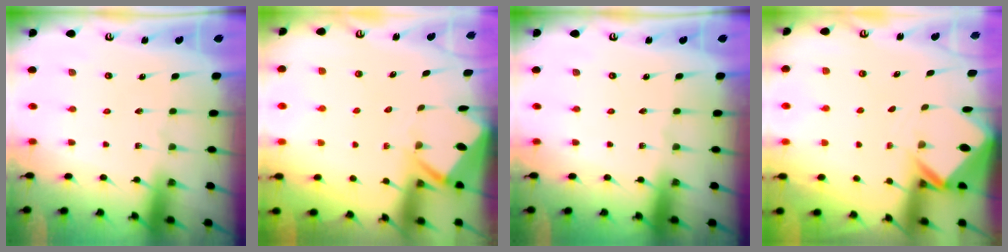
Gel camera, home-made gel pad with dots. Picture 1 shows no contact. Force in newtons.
{"total": 3.3, "press": 3.3, "slide": 0.3}
{"total": 0.0}
{"total": 2.6, "press": 2.6, "slide": 0.1}